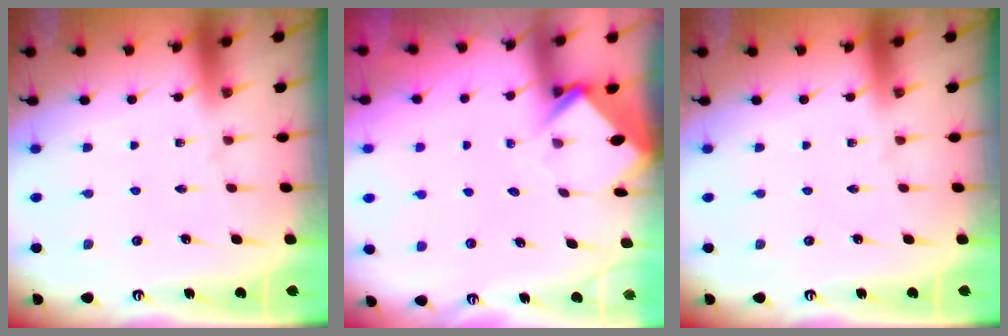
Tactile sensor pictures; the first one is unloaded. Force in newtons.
{"total": 3.8, "press": 3.8, "slide": 0.2}
{"total": 0.0}